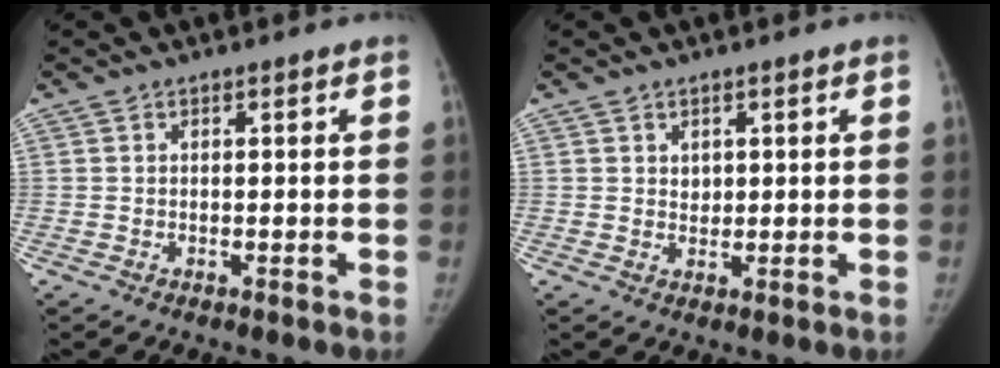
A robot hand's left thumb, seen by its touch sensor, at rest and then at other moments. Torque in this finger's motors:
{"motor_torque": [0.08, -0.01, 0.30, -0.01, -0.04]}